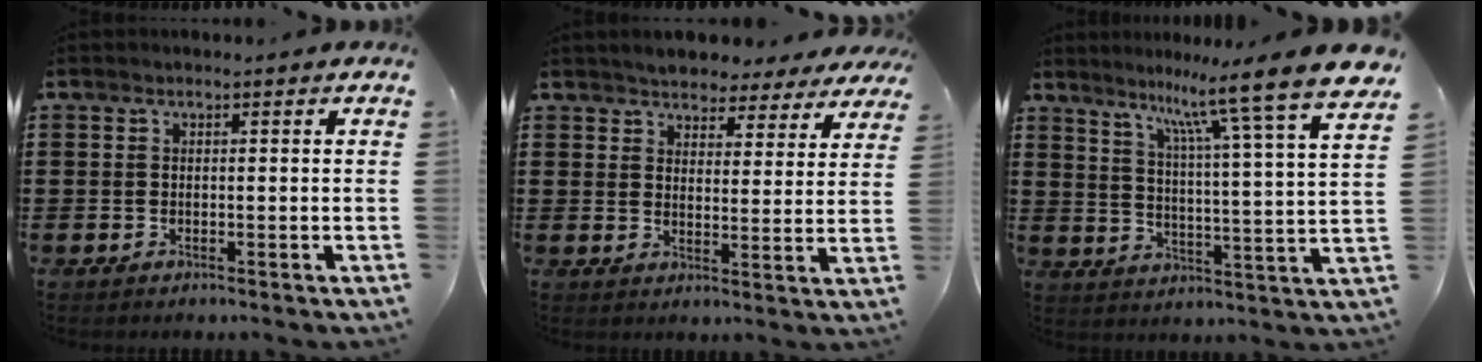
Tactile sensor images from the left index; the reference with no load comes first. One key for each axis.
{"total": 4.0, "fx": 3.9, "fy": 0.7, "fz": 0.0, "tx": -0.021, "ty": -0.015, "tz": 0.069}
{"total": 10.7, "fx": 8.9, "fy": -1.3, "fz": 5.8, "tx": -0.115, "ty": -0.075, "tz": 0.135}